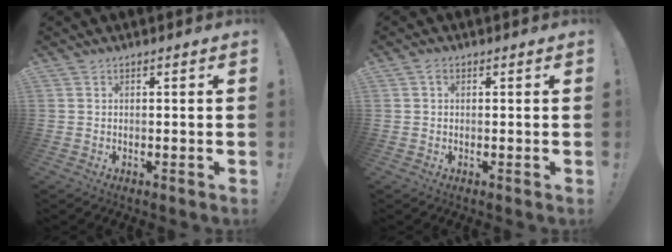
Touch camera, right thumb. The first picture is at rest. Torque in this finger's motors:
{"motor_torque": [0.41, 0.56, 0.28, 0.11, -0.02]}